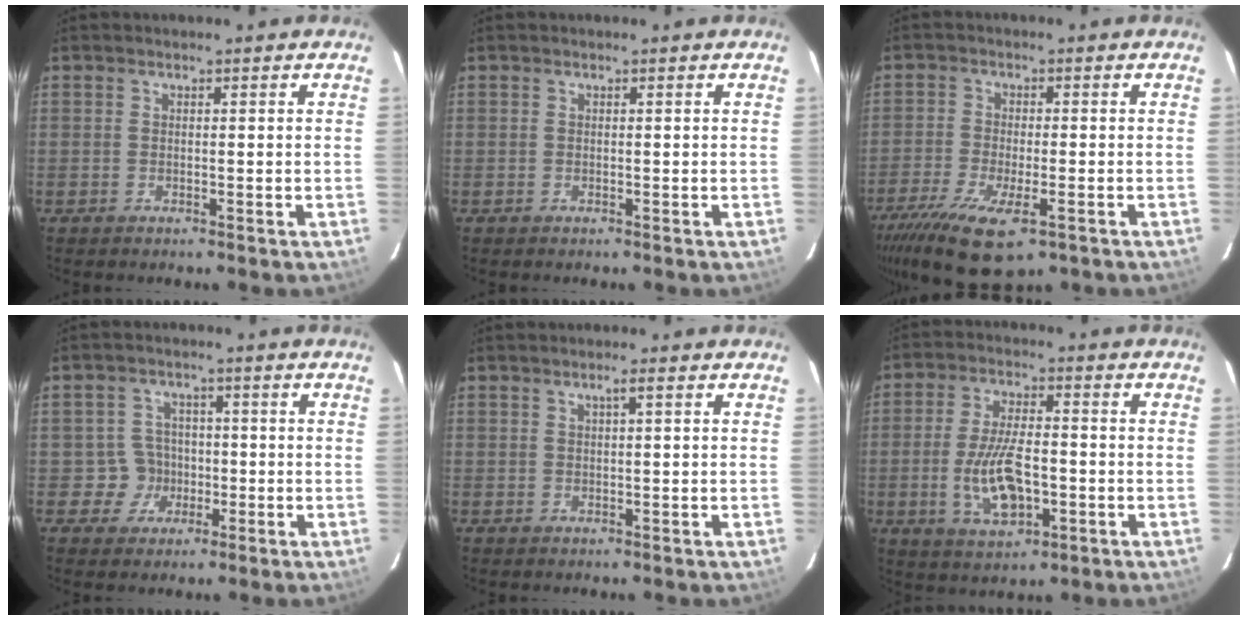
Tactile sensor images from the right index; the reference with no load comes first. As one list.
[{"total": 0.0}, {"total": 13.3, "force": [-7.8, 4.7, 9.7], "torque": [-0.215, -0.050, -0.136]}, {"total": 5.0, "force": [-1.3, 4.8, -0.2], "torque": [0.007, 0.019, -0.019]}, {"total": 1.3, "force": [0.5, -0.1, 1.2], "torque": [-0.021, 0.005, 0.011]}, {"total": 11.1, "force": [-2.7, 4.9, 9.5], "torque": [-0.192, -0.005, -0.044]}]